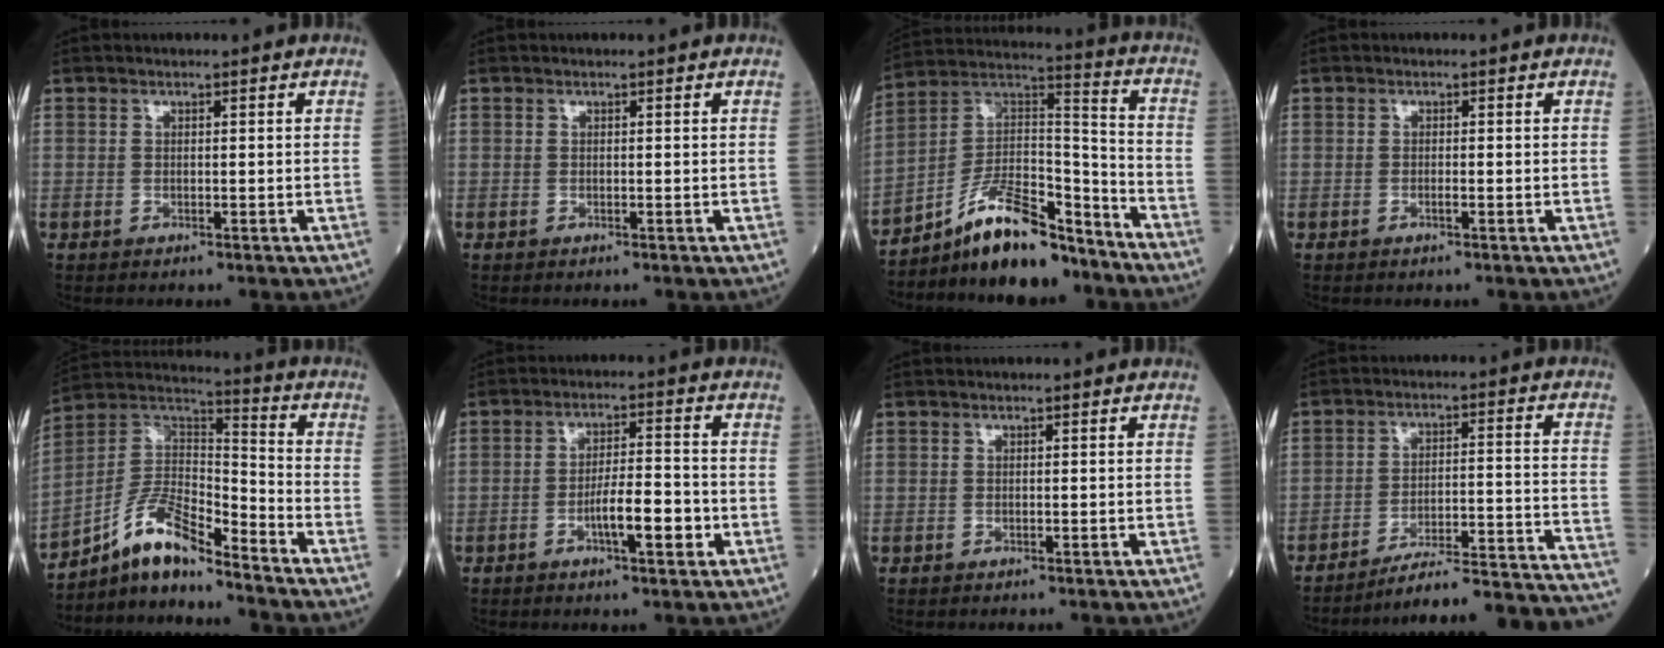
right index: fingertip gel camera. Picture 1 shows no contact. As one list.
[{"total": 0.0}, {"total": 13.3, "force": [-10.8, 3.7, 6.9], "torque": [-0.112, 0.039, -0.189]}, {"total": 0.7, "force": [-0.4, 0.0, 0.6], "torque": [-0.013, 0.001, -0.007]}, {"total": 11.3, "force": [-8.9, 2.2, 6.7], "torque": [-0.133, 0.031, -0.162]}, {"total": 6.4, "force": [-2.3, 1.2, 5.8], "torque": [-0.099, 0.003, -0.038]}, {"total": 0.0}, {"total": 22.1, "force": [-20.9, -1.0, 7.0], "torque": [-0.033, 0.002, -0.280]}]